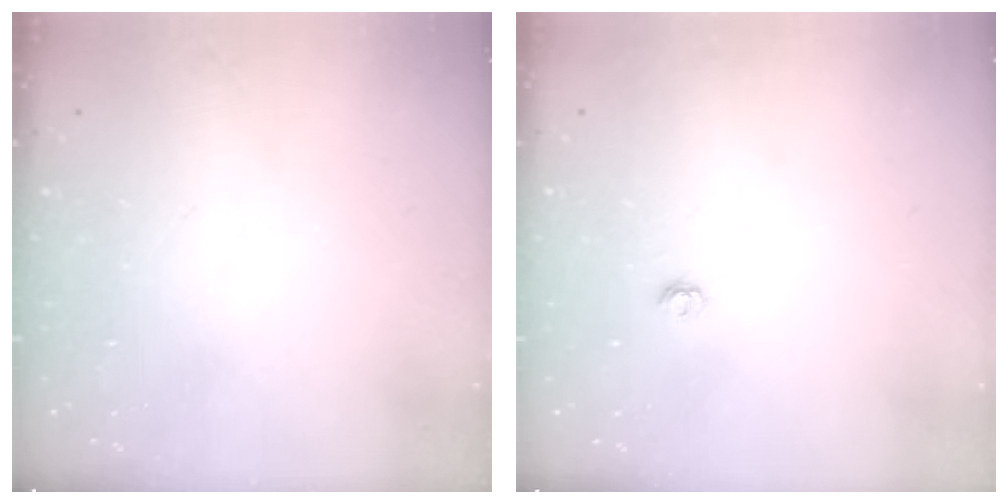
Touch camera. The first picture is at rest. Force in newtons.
{"total": 2.9, "press": 2.9, "slide": 0.4}